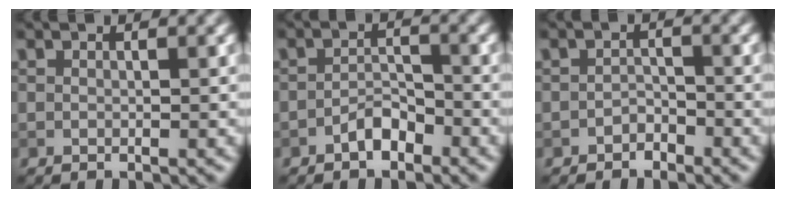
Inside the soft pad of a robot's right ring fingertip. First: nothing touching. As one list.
[{"total": 2.0, "force": [-1.5, 0.9, 1.0], "torque": [-0.017, 0.009, -0.030]}, {"total": 1.3, "force": [-1.0, 0.7, 0.3], "torque": [-0.002, 0.007, -0.019]}]